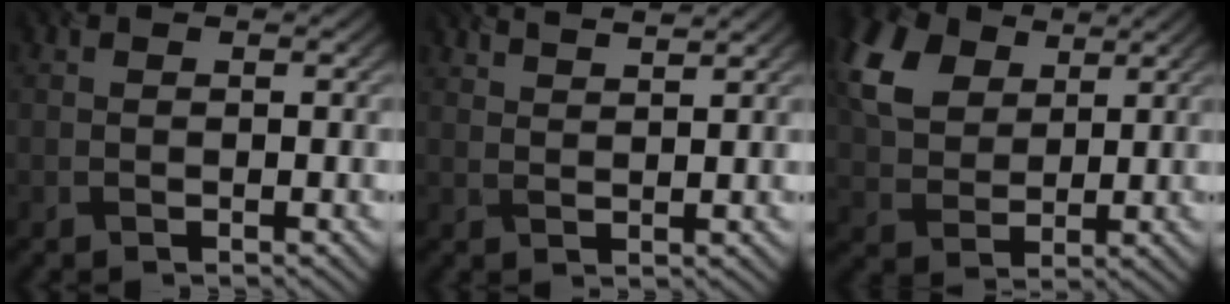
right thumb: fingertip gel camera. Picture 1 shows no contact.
{"total": 3.9, "force": [3.3, 0.7, 1.9], "torque": [-0.023, 0.005, 0.051]}
{"total": 10.7, "force": [5.1, 6.9, 6.4], "torque": [-0.186, 0.023, 0.100]}